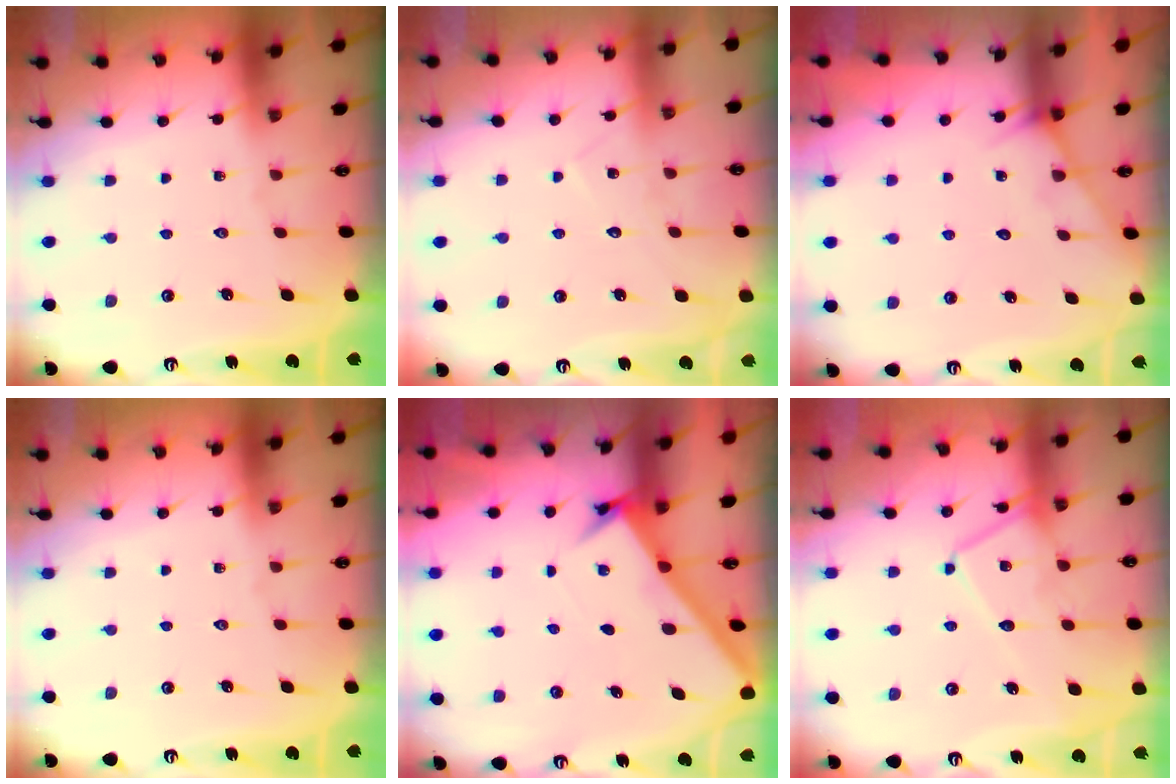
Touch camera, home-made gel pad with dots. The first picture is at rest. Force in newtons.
{"total": 6.8, "press": 6.8, "slide": 0.5}
{"total": 5.2, "press": 5.2, "slide": 0.5}
{"total": 0.0}
{"total": 2.8, "press": 2.7, "slide": 0.3}
{"total": 14.3, "press": 14.3, "slide": 1.3}